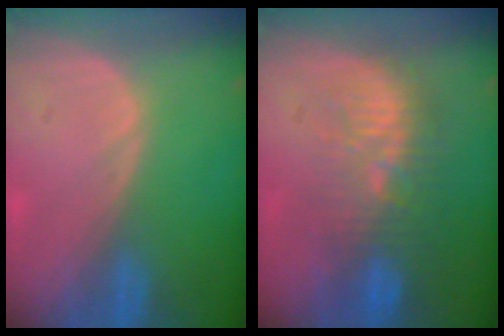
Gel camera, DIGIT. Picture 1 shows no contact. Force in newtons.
{"total": 9.7, "press": 9.1, "slide": 3.4}